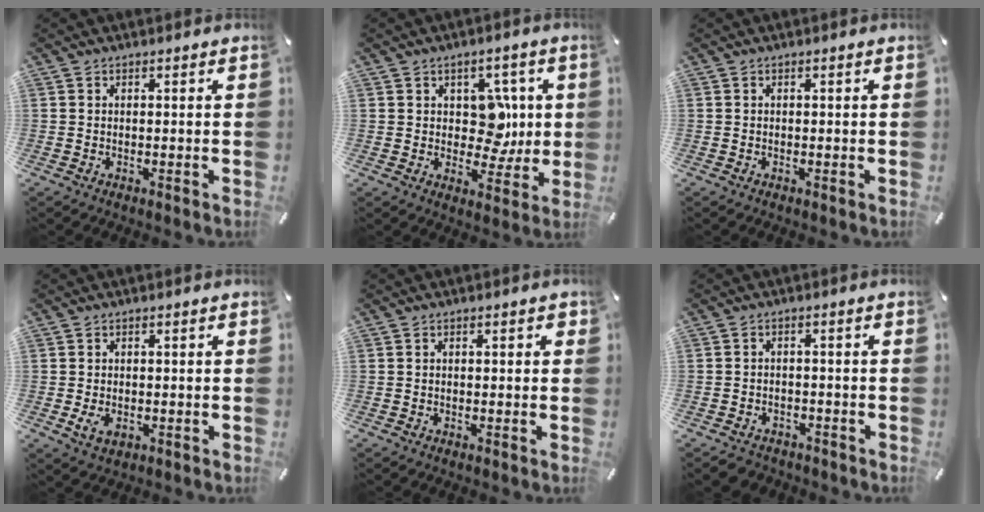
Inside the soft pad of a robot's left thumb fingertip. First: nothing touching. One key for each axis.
{"total": 9.7, "fx": 1.8, "fy": 7.7, "fz": 5.7, "tx": -0.064, "ty": -0.009, "tz": 0.031}
{"total": 0.0}
{"total": 3.1, "fx": -0.9, "fy": 2.1, "fz": 2.1, "tx": -0.050, "ty": -0.002, "tz": -0.018}
{"total": 1.3, "fx": -0.1, "fy": 0.6, "fz": 1.1, "tx": -0.020, "ty": 0.003, "tz": -0.003}
{"total": 3.0, "fx": -2.4, "fy": 1.7, "fz": 0.6, "tx": -0.017, "ty": 0.012, "tz": -0.051}